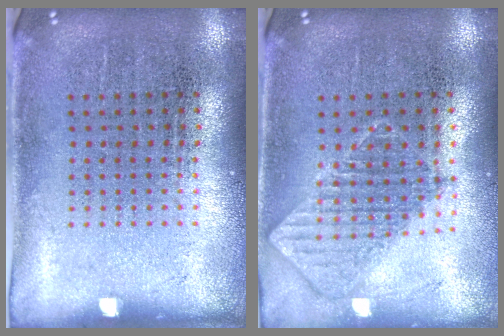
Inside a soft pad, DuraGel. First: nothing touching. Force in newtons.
{"total": 0.9, "press": 0.9, "slide": 0.1}